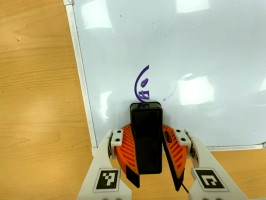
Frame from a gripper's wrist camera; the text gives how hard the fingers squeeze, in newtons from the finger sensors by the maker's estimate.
{"total": 11.3, "left": 10.5, "right": 12.0}